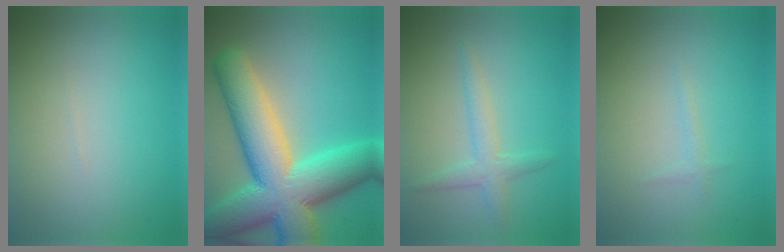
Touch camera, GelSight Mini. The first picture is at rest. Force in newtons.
{"total": 14.0, "press": 13.9, "slide": 0.8}
{"total": 2.3, "press": 2.3, "slide": 0.1}
{"total": 0.7, "press": 0.7, "slide": 0.1}